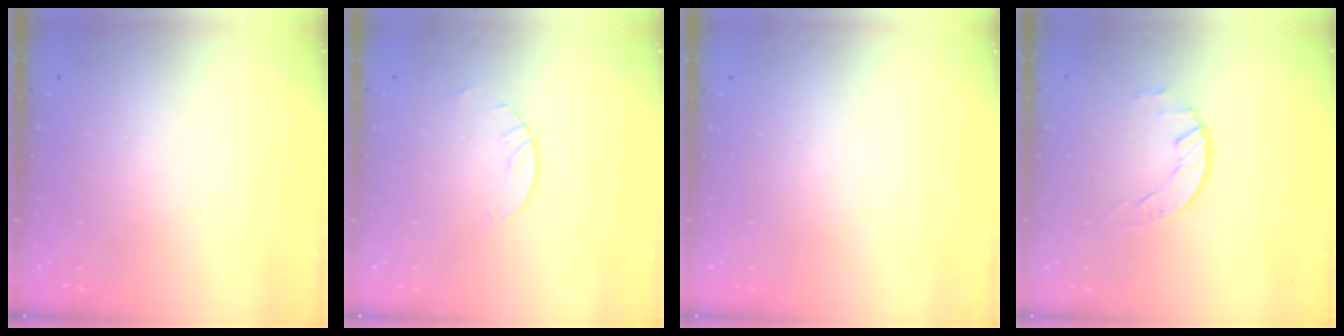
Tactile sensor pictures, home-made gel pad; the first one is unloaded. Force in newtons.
{"total": 2.7, "press": 2.7, "slide": 0.2}
{"total": 0.0}
{"total": 1.4, "press": 1.4, "slide": 0.2}